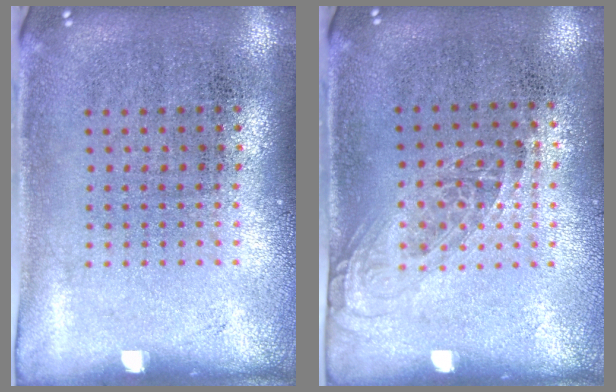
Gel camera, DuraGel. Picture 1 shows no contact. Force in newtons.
{"total": 1.1, "press": 0.9, "slide": 0.6}